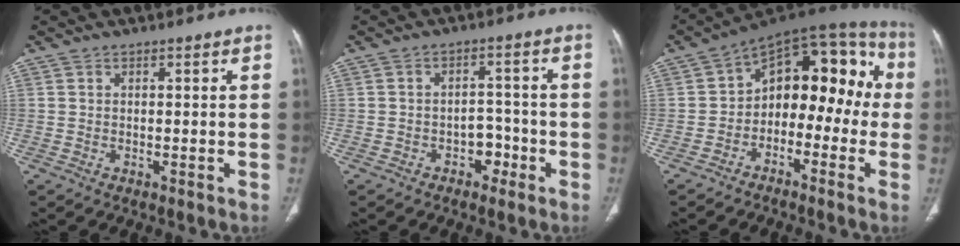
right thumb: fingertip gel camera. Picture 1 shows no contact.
{"total": 4.2, "force": [-2.2, 3.1, 1.9], "torque": [0.000, 0.025, -0.034]}
{"total": 16.6, "force": [-1.6, 10.5, 12.8], "torque": [-0.117, 0.068, -0.039]}